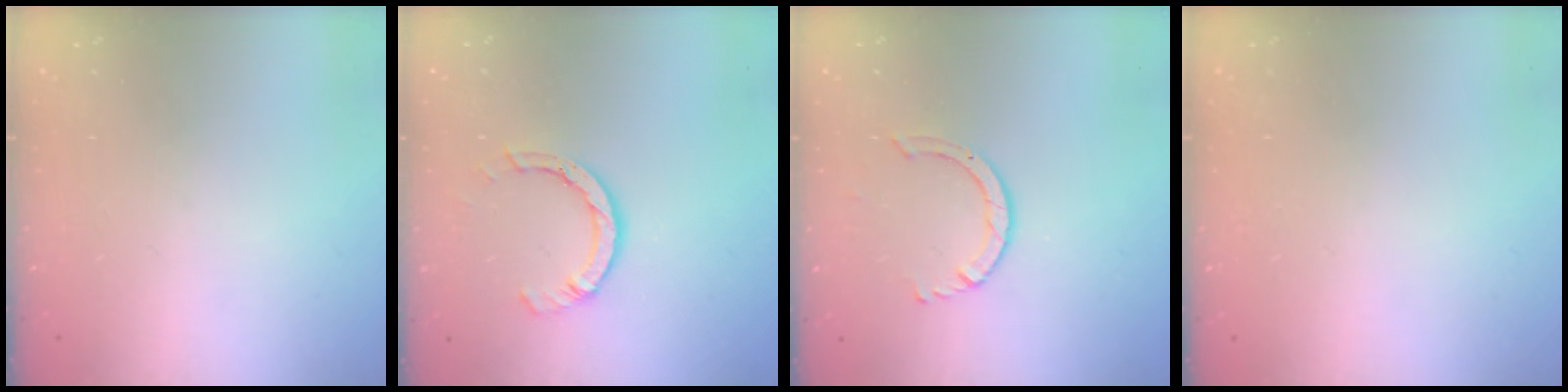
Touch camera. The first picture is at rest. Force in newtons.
{"total": 5.5, "press": 5.5, "slide": 0.6}
{"total": 4.4, "press": 4.3, "slide": 0.4}
{"total": 2.5, "press": 2.5, "slide": 0.2}